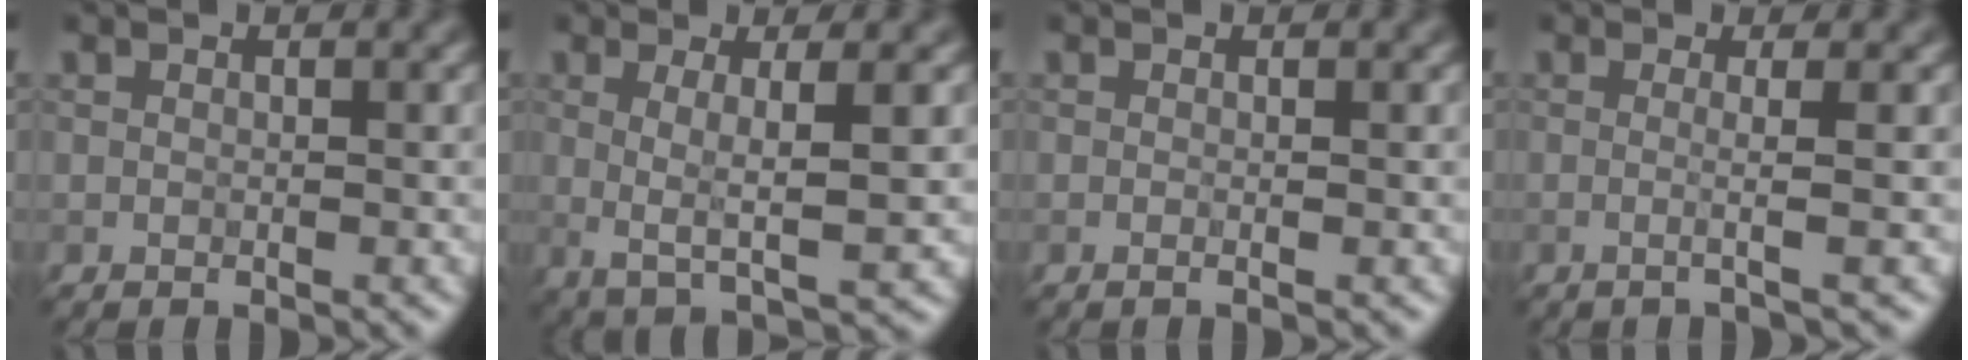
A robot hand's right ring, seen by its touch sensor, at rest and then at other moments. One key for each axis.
{"total": 4.6, "fx": 0.3, "fy": 1.0, "fz": 4.5, "tx": -0.076, "ty": -0.003, "tz": 0.006}
{"total": 0.8, "fx": -0.1, "fy": 0.2, "fz": 0.7, "tx": -0.009, "ty": -0.007, "tz": -0.006}
{"total": 2.3, "fx": -0.1, "fy": 0.5, "fz": 2.3, "tx": -0.036, "ty": -0.004, "tz": -0.018}